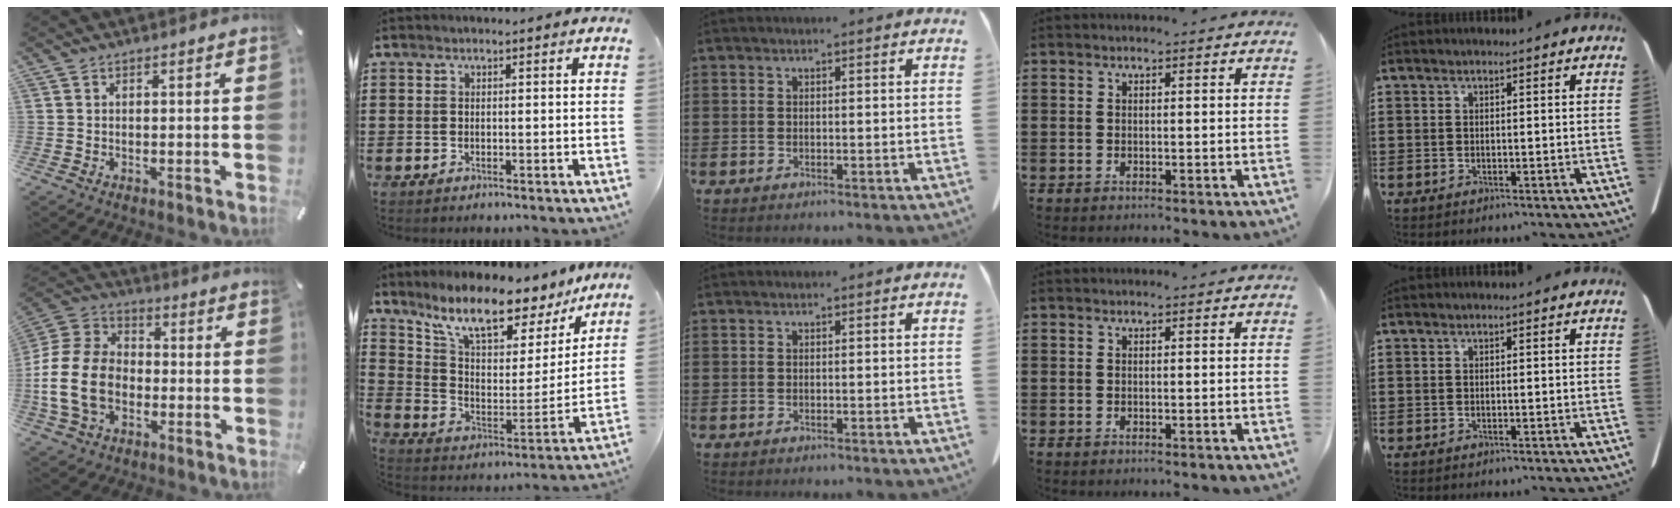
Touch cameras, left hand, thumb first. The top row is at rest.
{"thumb": {"total": 16.1, "force": [-4.1, 12.0, 9.9], "torque": [-0.224, 0.030, -0.079]}, "index": {"total": 10.8, "force": [9.1, 2.6, 5.2], "torque": [-0.119, -0.065, 0.154]}}